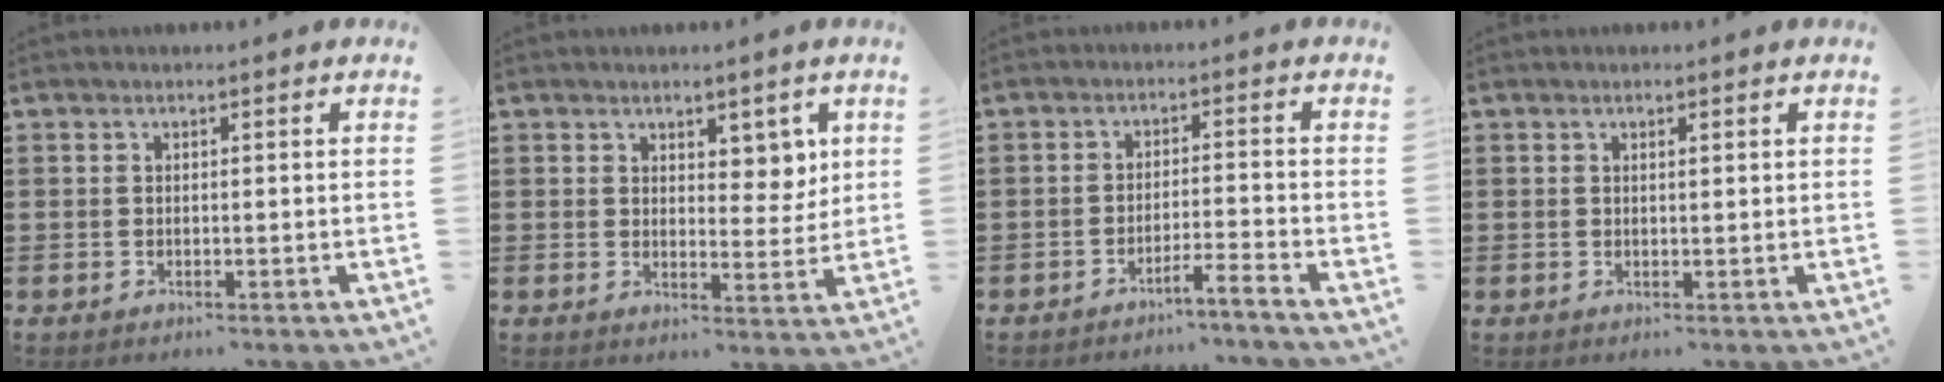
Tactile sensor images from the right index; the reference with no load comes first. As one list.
[{"total": 4.2, "force": [2.8, 2.7, 1.8], "torque": [-0.028, -0.001, 0.048]}, {"total": 3.3, "force": [-3.0, -0.9, 1.0], "torque": [-0.018, -0.006, -0.061]}, {"total": 0.6, "force": [0.3, 0.2, 0.5], "torque": [-0.011, 0.001, 0.006]}]